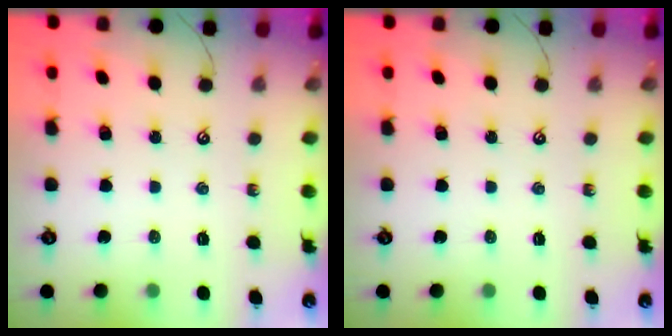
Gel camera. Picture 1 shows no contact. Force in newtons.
{"total": 0.0}